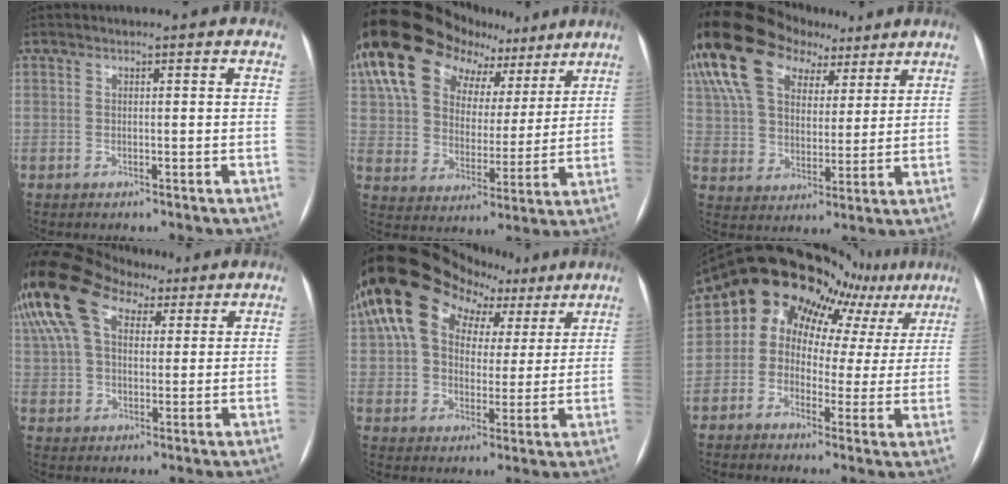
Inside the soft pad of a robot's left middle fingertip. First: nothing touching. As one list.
[{"total": 18.3, "force": [11.5, 11.2, 8.8], "torque": [-0.150, 0.065, 0.197]}, {"total": 22.8, "force": [13.6, 13.7, 12.3], "torque": [-0.294, 0.081, 0.246]}, {"total": 16.1, "force": [8.8, 9.1, 9.9], "torque": [-0.232, 0.063, 0.161]}, {"total": 16.2, "force": [7.8, 11.0, 9.0], "torque": [-0.172, 0.066, 0.130]}, {"total": 14.8, "force": [9.9, 9.0, 6.4], "torque": [-0.092, 0.045, 0.107]}]